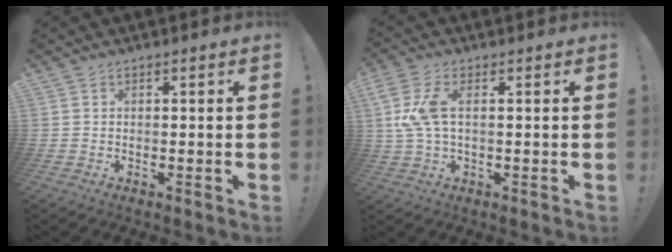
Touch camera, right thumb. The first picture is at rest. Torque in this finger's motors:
{"motor_torque": [0.42, 0.49, 0.48, 0.45, 0.39]}